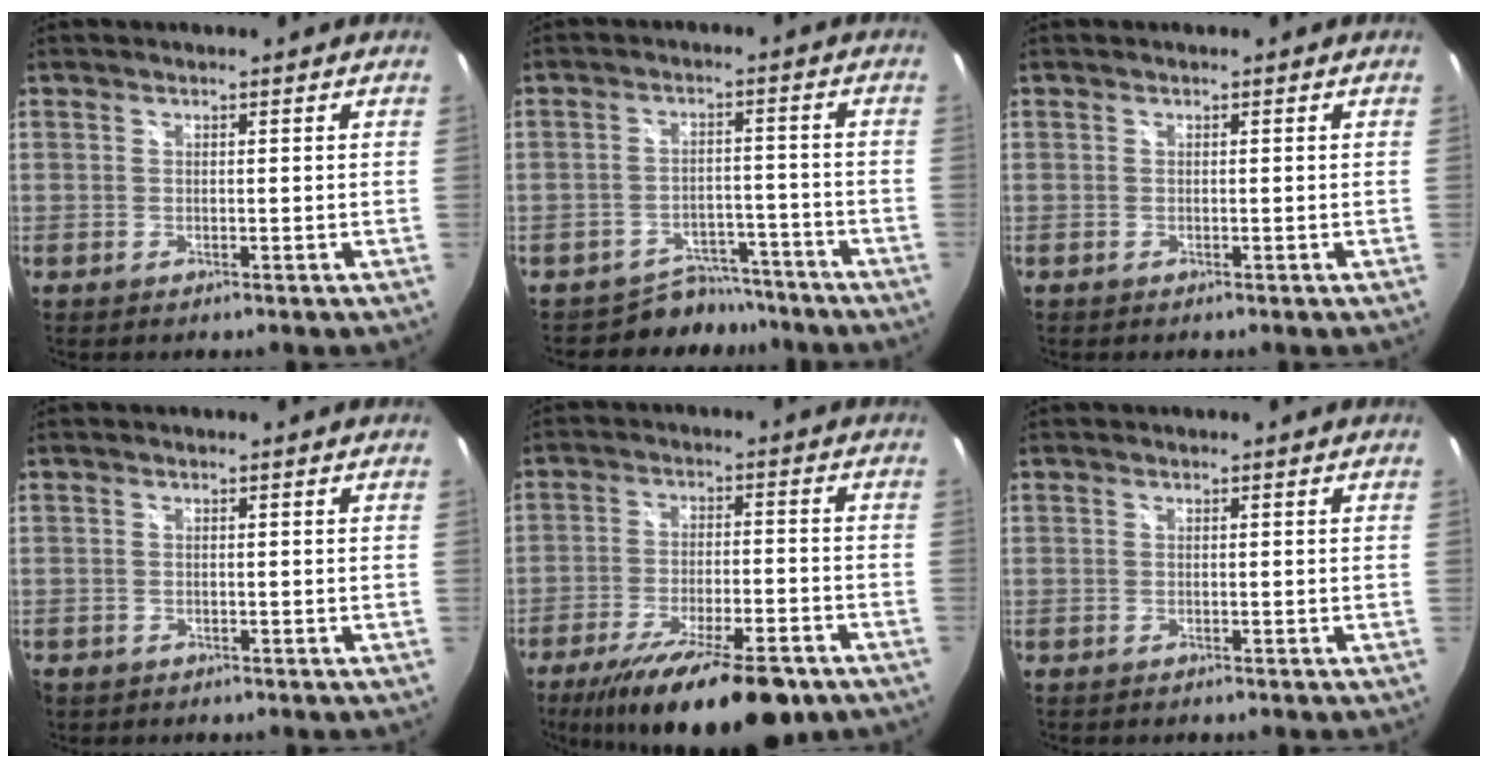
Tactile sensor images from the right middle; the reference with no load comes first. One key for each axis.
{"total": 7.3, "fx": -6.5, "fy": 3.3, "fz": -0.2, "tx": -0.005, "ty": 0.015, "tz": -0.093}
{"total": 0.0}
{"total": 1.6, "fx": -0.9, "fy": 1.2, "fz": 0.3, "tx": -0.012, "ty": -0.003, "tz": -0.015}
{"total": 19.5, "fx": -14.0, "fy": 5.5, "fz": 12.4, "tx": -0.221, "ty": -0.045, "tz": -0.212}
{"total": 0.5, "fx": -0.5, "fy": 0.2, "fz": 0.1, "tx": -0.003, "ty": -0.004, "tz": -0.009}